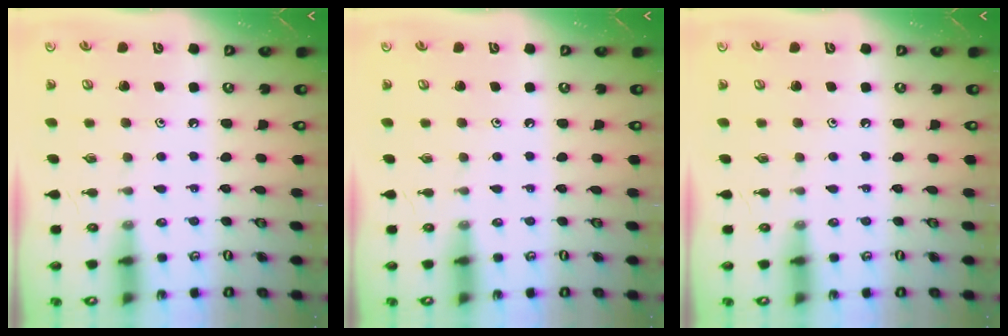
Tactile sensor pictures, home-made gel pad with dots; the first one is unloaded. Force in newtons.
{"total": 0.0}
{"total": 0.0}